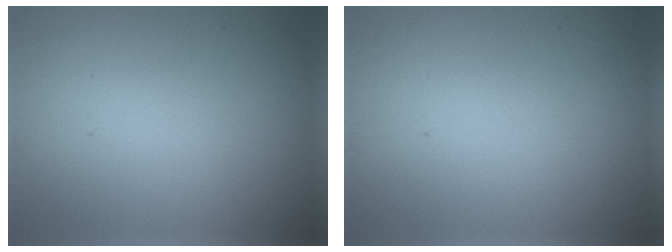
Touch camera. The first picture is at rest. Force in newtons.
{"total": 0.0}